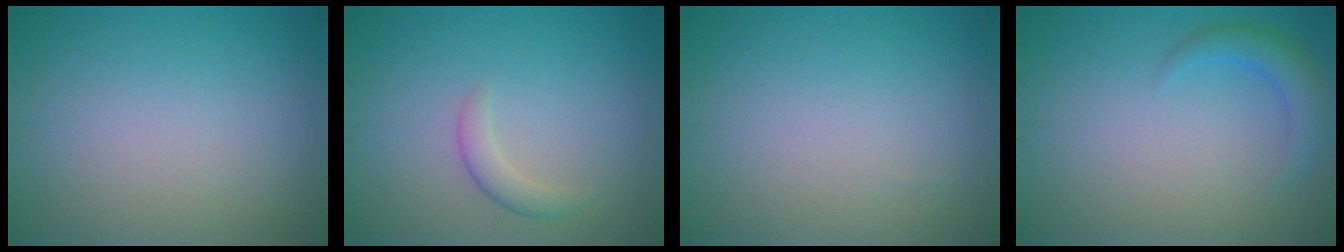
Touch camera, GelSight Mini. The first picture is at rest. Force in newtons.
{"total": 1.7, "press": 1.7, "slide": 0.1}
{"total": 0.0}
{"total": 2.4, "press": 2.4, "slide": 0.2}